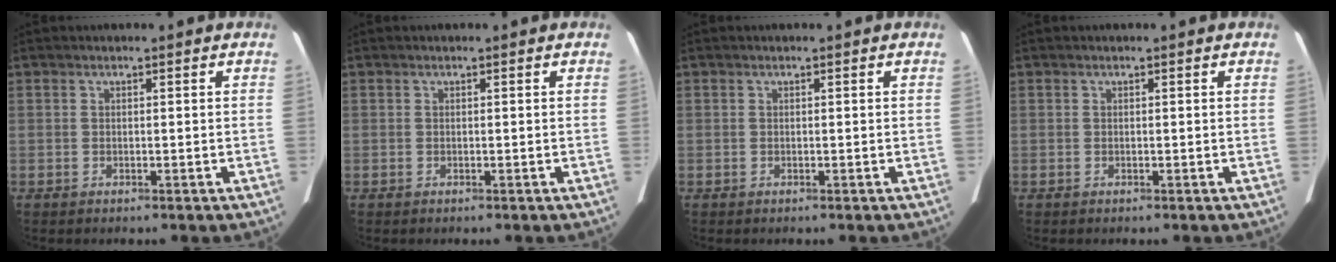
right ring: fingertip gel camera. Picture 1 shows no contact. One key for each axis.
{"total": 0.0}
{"total": 0.0}
{"total": 0.0}